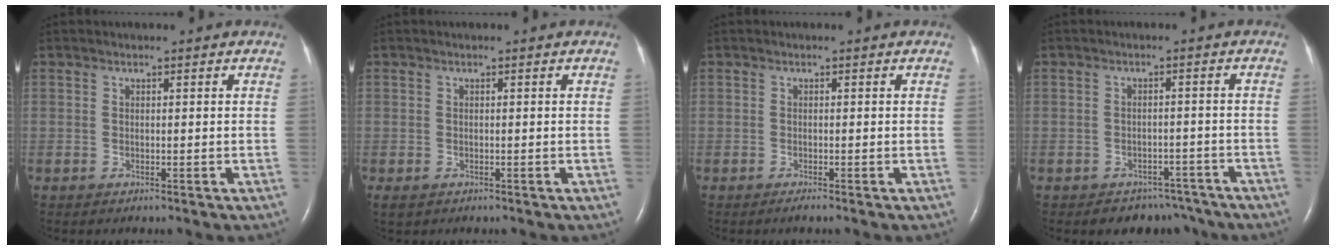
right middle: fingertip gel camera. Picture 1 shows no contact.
{"total": 1.2, "force": [-0.6, 0.8, 0.6], "torque": [-0.014, -0.001, -0.003]}
{"total": 0.7, "force": [-0.5, -0.1, 0.4], "torque": [-0.009, -0.001, -0.010]}
{"total": 5.9, "force": [-4.9, 3.2, 0.1], "torque": [0.012, 0.018, -0.059]}